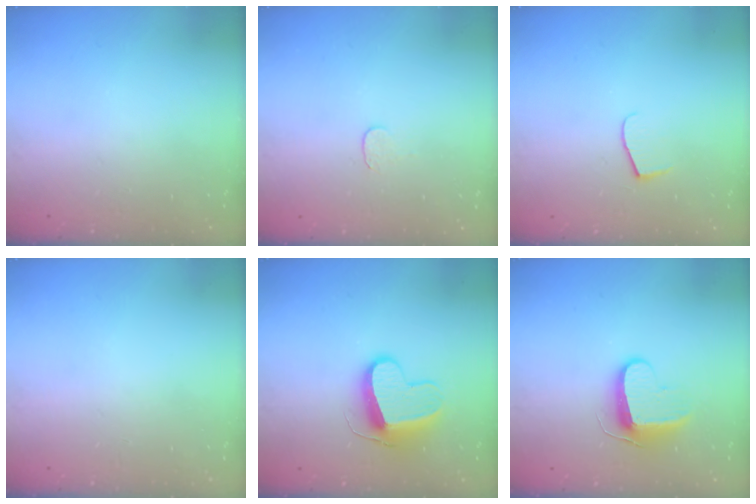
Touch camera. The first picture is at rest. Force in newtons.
{"total": 3.7, "press": 3.7, "slide": 0.4}
{"total": 5.5, "press": 5.5, "slide": 0.6}
{"total": 0.0}
{"total": 10.6, "press": 10.6, "slide": 0.4}
{"total": 8.9, "press": 8.9, "slide": 0.8}